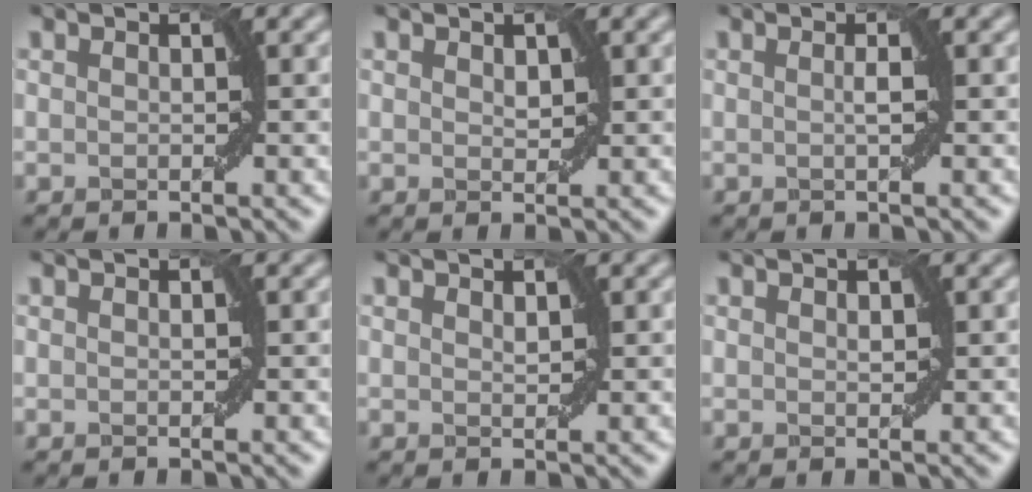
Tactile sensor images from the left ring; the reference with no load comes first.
{"total": 0.9, "force": [0.5, 0.5, 0.6], "torque": [-0.008, -0.001, 0.011]}
{"total": 0.9, "force": [0.0, 0.0, 0.9], "torque": [-0.018, 0.005, 0.000]}
{"total": 0.0}
{"total": 0.6, "force": [0.5, 0.2, 0.3], "torque": [-0.006, -0.002, 0.011]}
{"total": 0.5, "force": [0.3, 0.3, 0.4], "torque": [-0.003, 0.000, 0.006]}